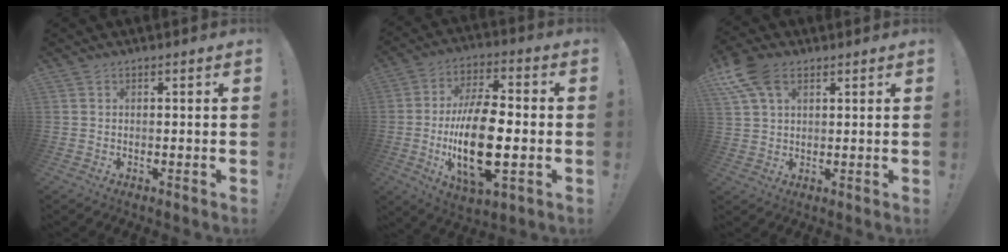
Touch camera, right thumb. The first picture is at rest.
{"total": 20.5, "force": [-3.2, 9.2, 18.0], "torque": [-0.333, -0.005, -0.052]}
{"total": 10.0, "force": [4.9, 5.7, 6.6], "torque": [-0.132, -0.009, 0.093]}